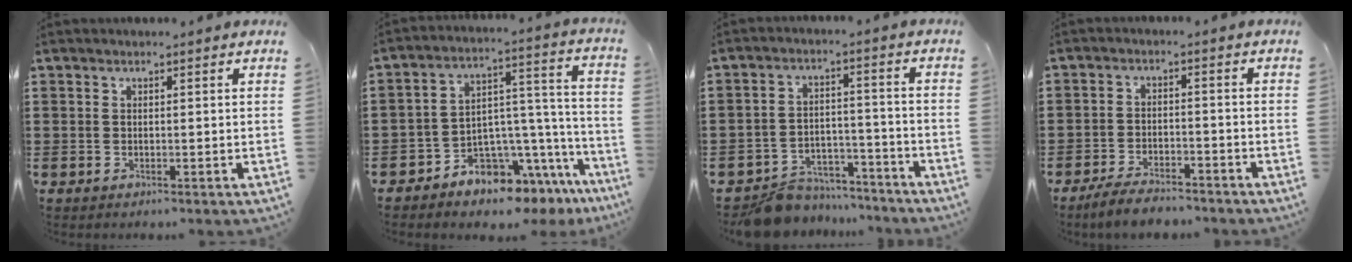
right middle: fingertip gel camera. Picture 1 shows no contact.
{"total": 6.6, "force": [-6.2, 2.2, 0.6], "torque": [-0.008, -0.004, -0.120]}
{"total": 7.7, "force": [-7.5, 1.9, 1.0], "torque": [-0.010, 0.027, -0.144]}
{"total": 4.4, "force": [-4.2, 0.9, 1.1], "torque": [-0.026, 0.007, -0.086]}